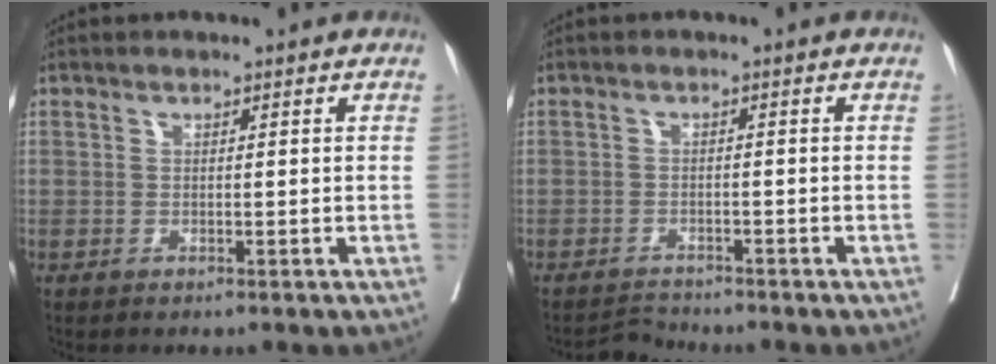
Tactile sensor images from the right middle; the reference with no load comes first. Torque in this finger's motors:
{"motor_torque": [-0.39, 0.02, -0.07, -0.01]}